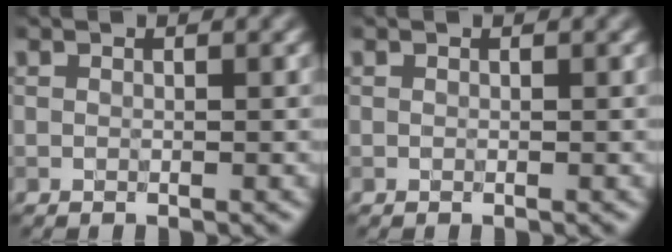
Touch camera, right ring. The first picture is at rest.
{"total": 0.0}